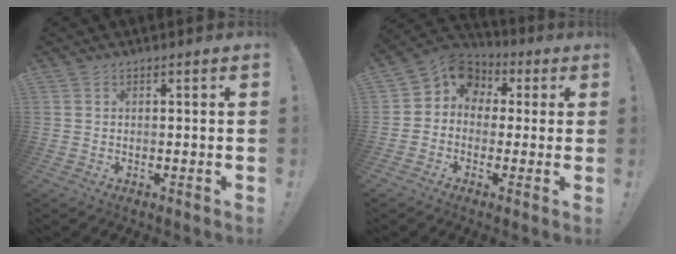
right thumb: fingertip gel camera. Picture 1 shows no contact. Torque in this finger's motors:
{"motor_torque": [0.04, 0.90, 0.46, -0.41, 0.18]}